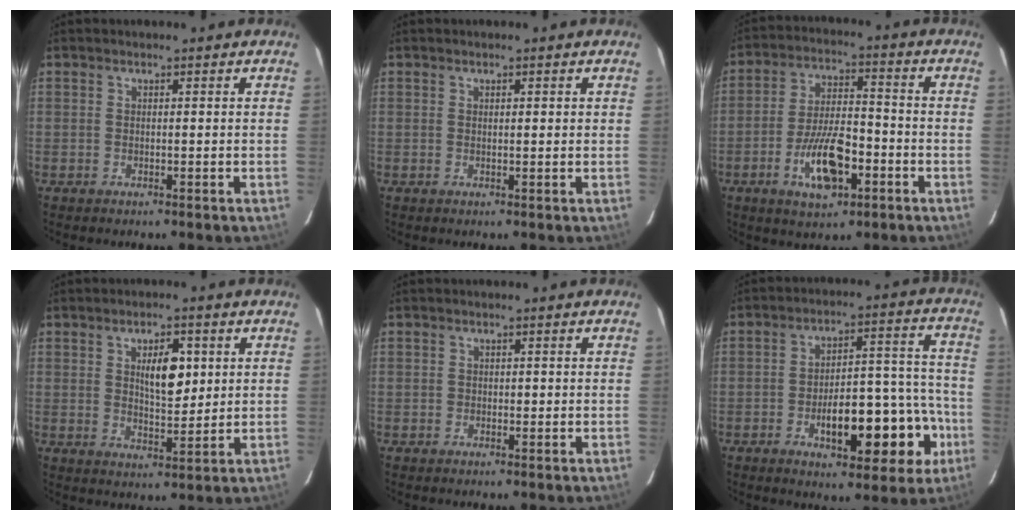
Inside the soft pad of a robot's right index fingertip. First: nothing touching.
{"total": 0.8, "force": [0.4, 0.2, 0.7], "torque": [-0.015, 0.004, 0.006]}
{"total": 10.8, "force": [-4.3, 4.0, 9.1], "torque": [-0.173, 0.003, -0.073]}
{"total": 6.5, "force": [1.9, 2.5, 5.7], "torque": [-0.094, 0.001, 0.038]}
{"total": 0.7, "force": [0.0, 0.6, 0.4], "torque": [-0.002, 0.003, -0.002]}
{"total": 15.1, "force": [-5.5, 5.8, 12.8], "torque": [-0.164, 0.038, -0.066]}